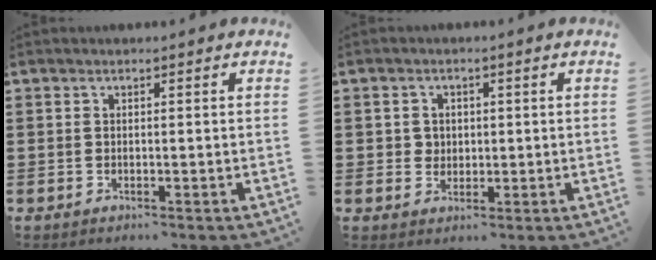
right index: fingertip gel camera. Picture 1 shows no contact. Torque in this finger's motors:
{"motor_torque": [-0.12, 0.09, 0.05, -0.01]}